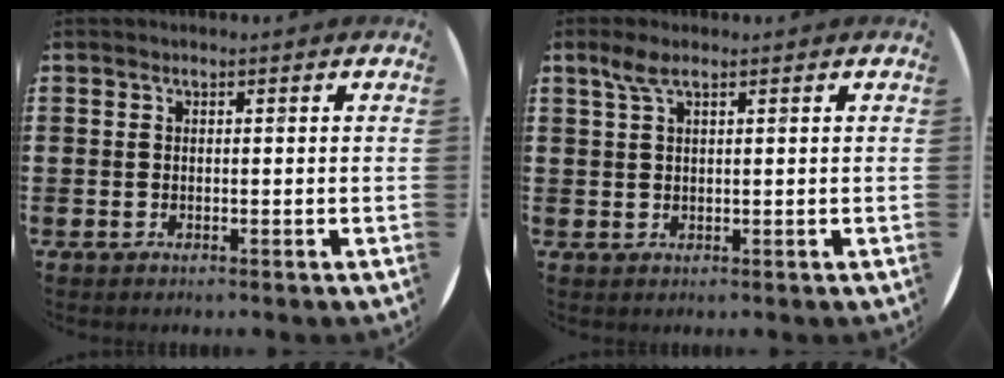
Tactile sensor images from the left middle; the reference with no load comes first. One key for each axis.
{"total": 2.4, "fx": 1.4, "fy": 0.6, "fz": 1.8, "tx": -0.038, "ty": 0.006, "tz": 0.025}